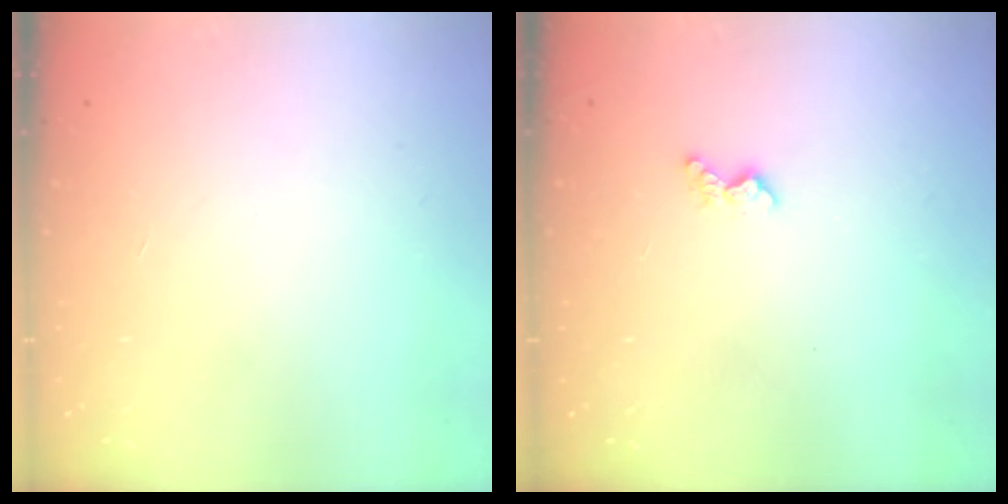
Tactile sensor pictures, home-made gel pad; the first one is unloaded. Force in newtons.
{"total": 4.4, "press": 4.3, "slide": 0.7}